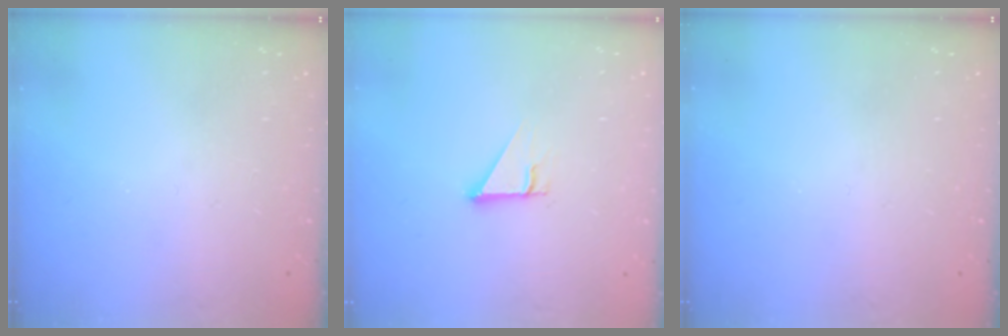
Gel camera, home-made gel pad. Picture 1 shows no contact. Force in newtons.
{"total": 2.5, "press": 2.5, "slide": 0.1}
{"total": 0.0}